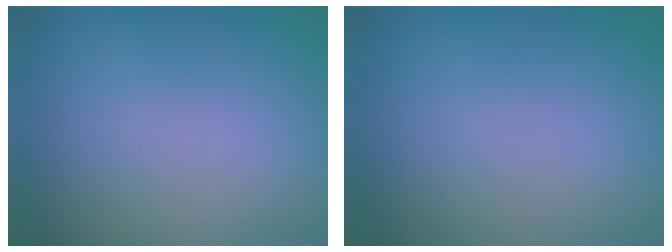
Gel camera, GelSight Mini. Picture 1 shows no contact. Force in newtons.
{"total": 0.0}